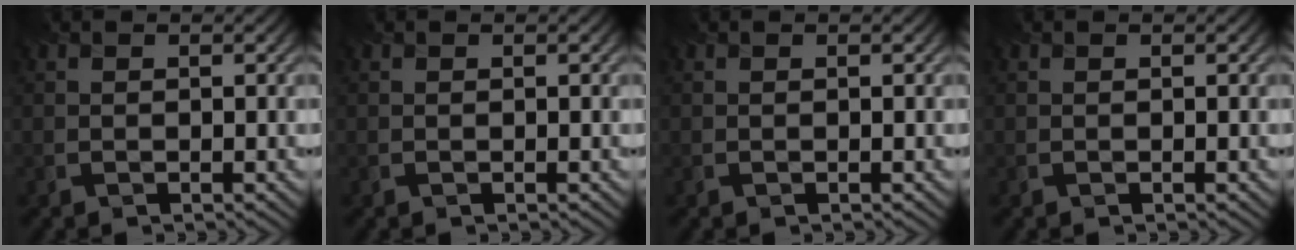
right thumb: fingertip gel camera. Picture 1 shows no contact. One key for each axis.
{"total": 0.0}
{"total": 0.0}
{"total": 0.0}